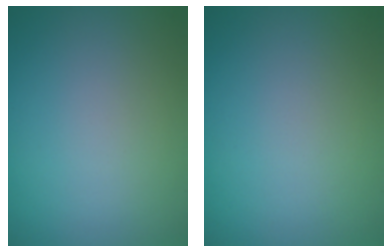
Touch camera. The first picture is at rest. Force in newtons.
{"total": 0.0}